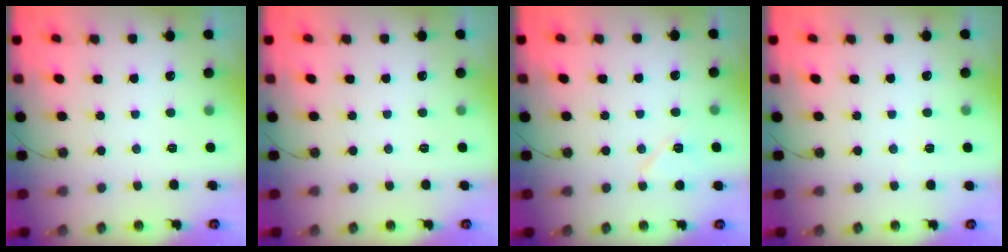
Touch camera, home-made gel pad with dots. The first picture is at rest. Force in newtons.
{"total": 0.0}
{"total": 7.2, "press": 7.2, "slide": 0.8}
{"total": 1.9, "press": 1.7, "slide": 1.0}